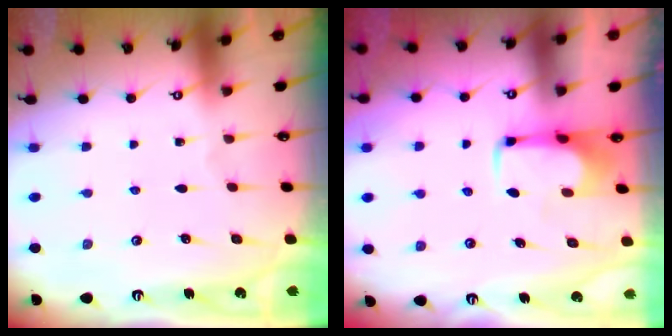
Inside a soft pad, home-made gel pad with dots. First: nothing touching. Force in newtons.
{"total": 1.3, "press": 1.2, "slide": 0.3}